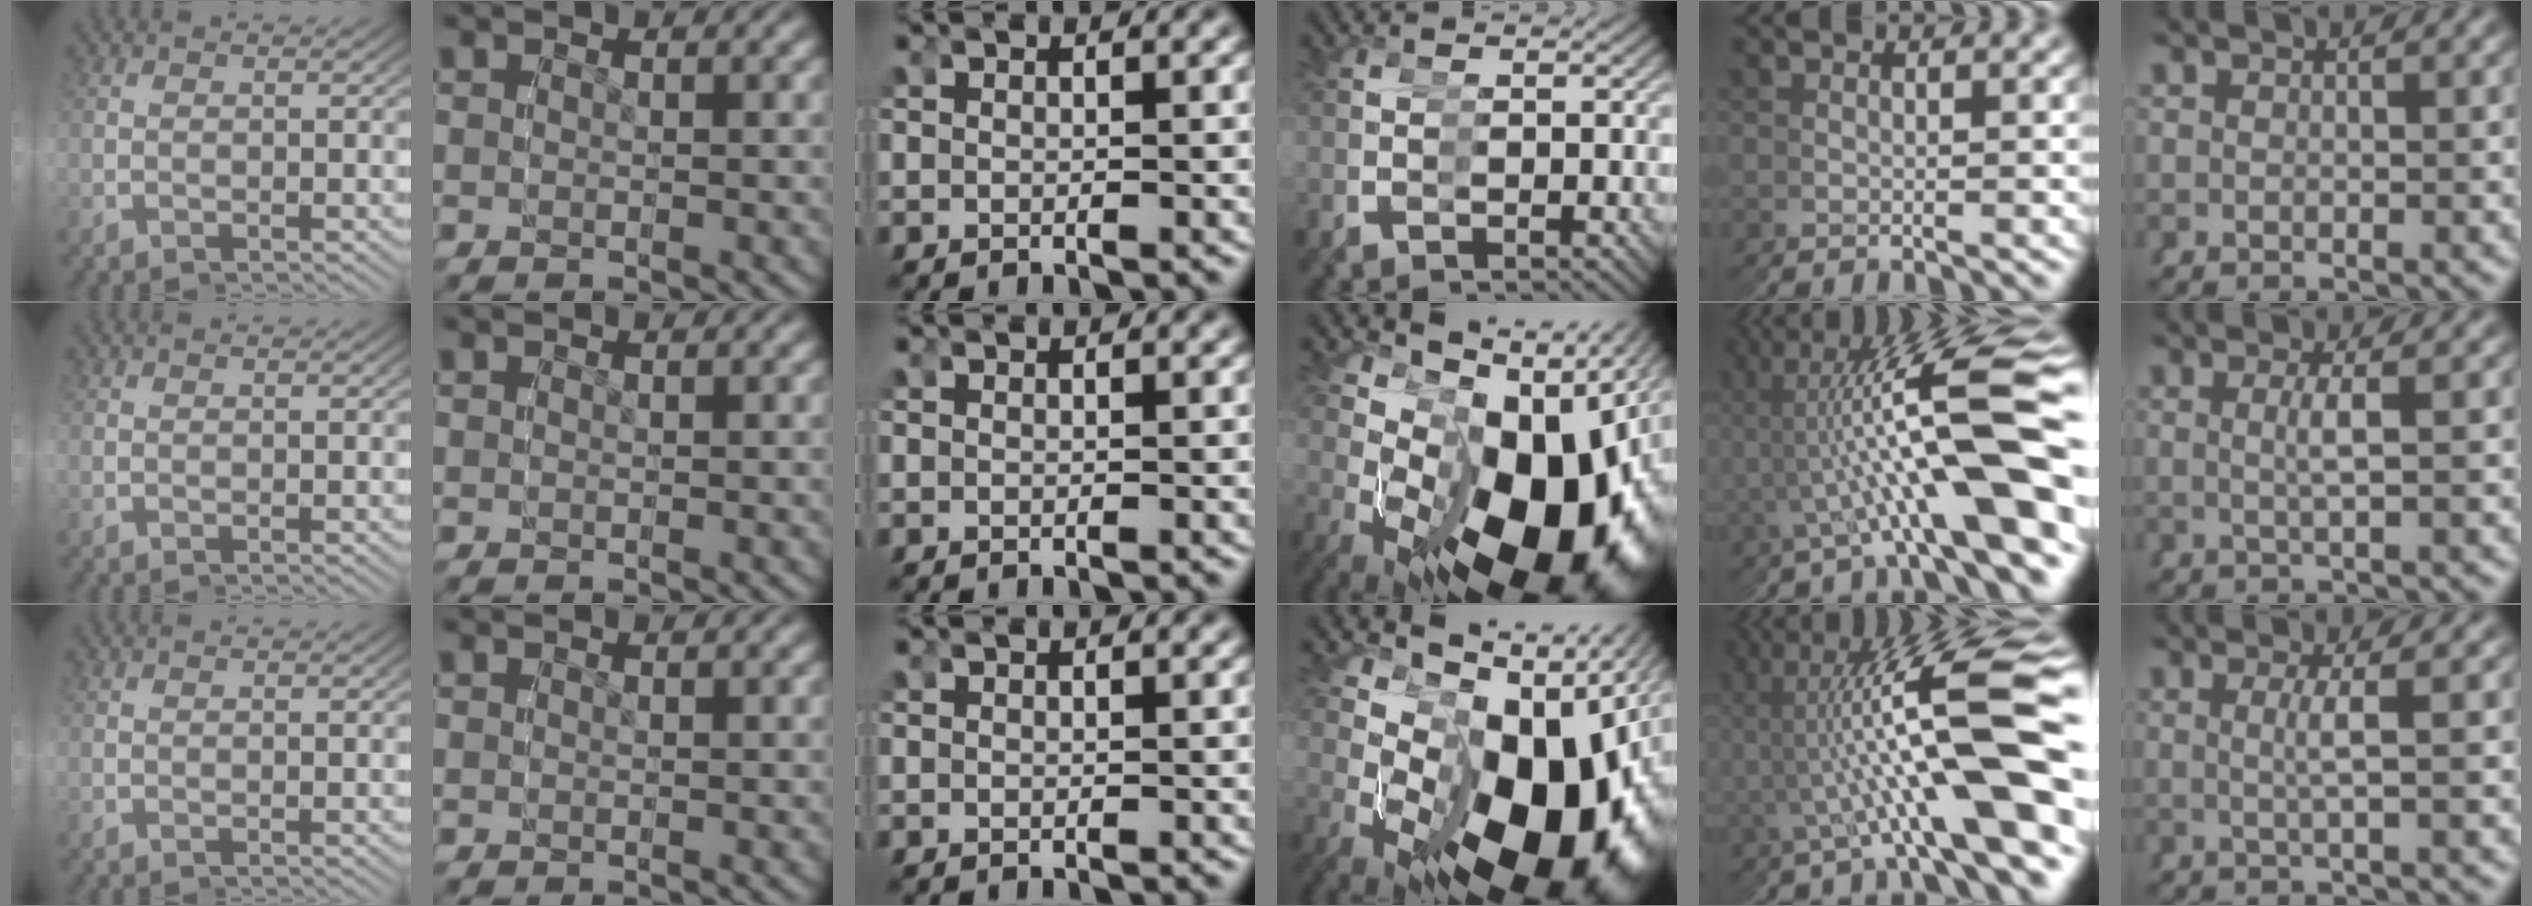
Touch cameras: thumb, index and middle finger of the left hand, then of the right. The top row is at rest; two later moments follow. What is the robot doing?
{"motion": "grasp_and_lifting", "object": "legos"}